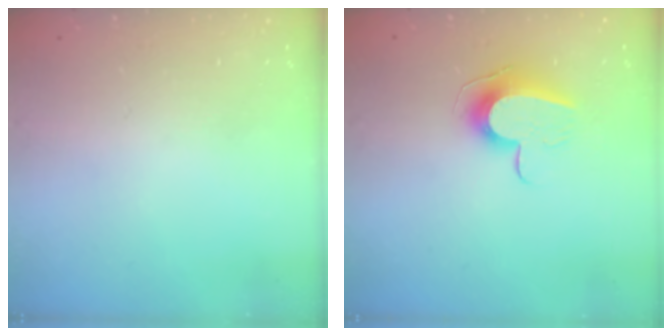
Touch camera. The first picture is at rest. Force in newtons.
{"total": 11.2, "press": 11.1, "slide": 0.5}